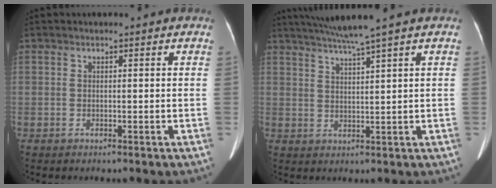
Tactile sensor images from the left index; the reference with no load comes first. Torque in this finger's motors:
{"motor_torque": [0.25, -0.53, 0.02, 0.06]}